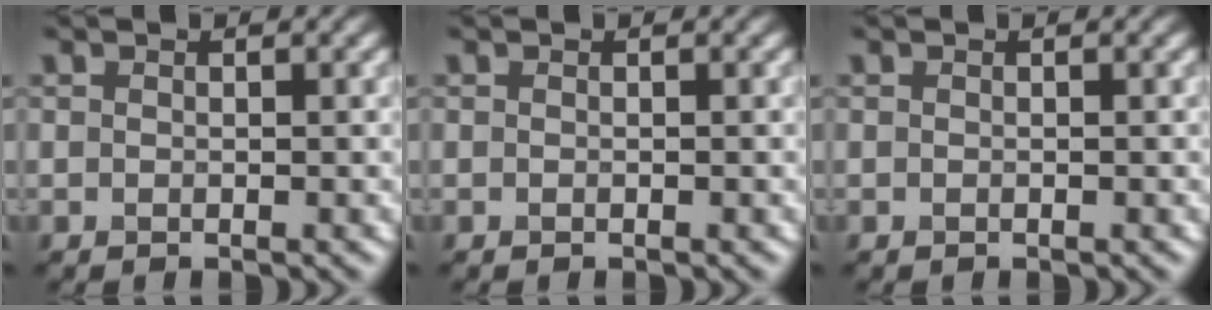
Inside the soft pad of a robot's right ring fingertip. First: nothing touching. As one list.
[{"total": 0.0}, {"total": 0.0}]